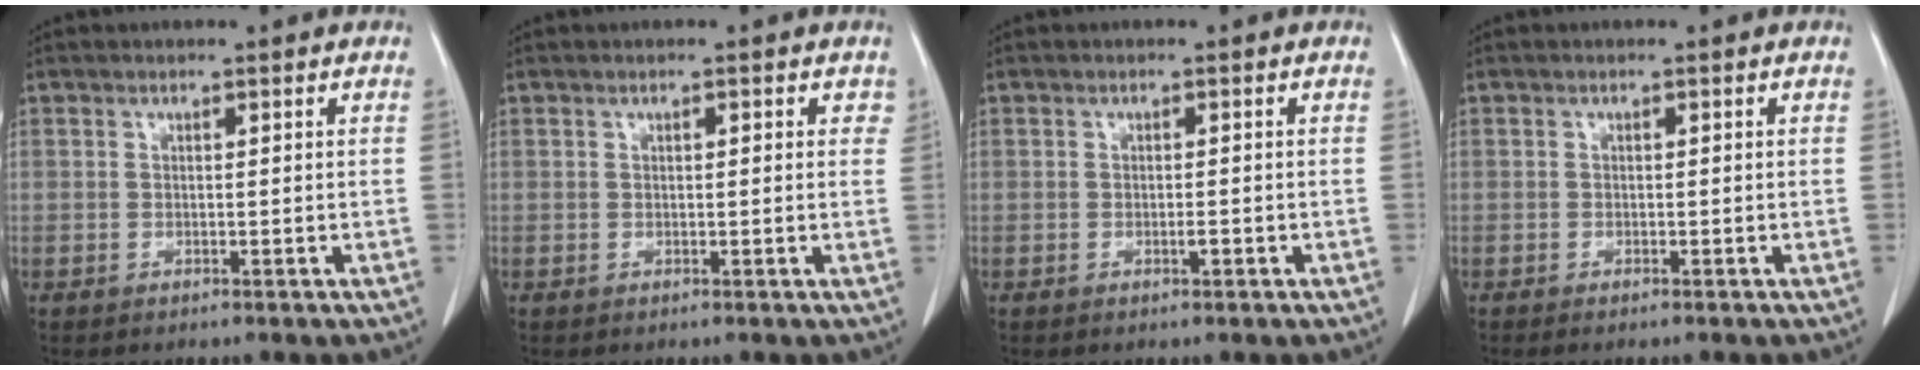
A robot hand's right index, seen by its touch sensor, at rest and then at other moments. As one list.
[{"total": 1.9, "force": [0.8, 1.0, 1.4], "torque": [-0.010, 0.004, 0.005]}, {"total": 1.1, "force": [-0.4, 0.2, 1.0], "torque": [-0.019, 0.000, -0.006]}, {"total": 0.8, "force": [-0.6, 0.0, 0.5], "torque": [-0.012, -0.002, -0.009]}]